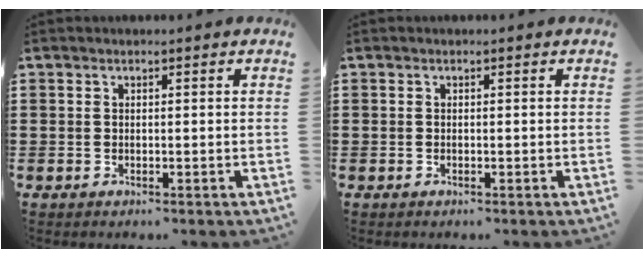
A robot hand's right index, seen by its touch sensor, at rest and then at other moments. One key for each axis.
{"total": 0.0}